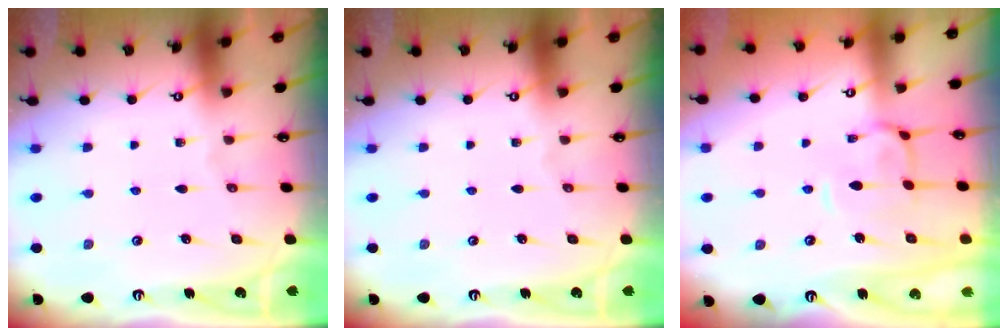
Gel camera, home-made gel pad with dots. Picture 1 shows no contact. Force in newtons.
{"total": 0.0}
{"total": 1.6, "press": 1.4, "slide": 0.9}